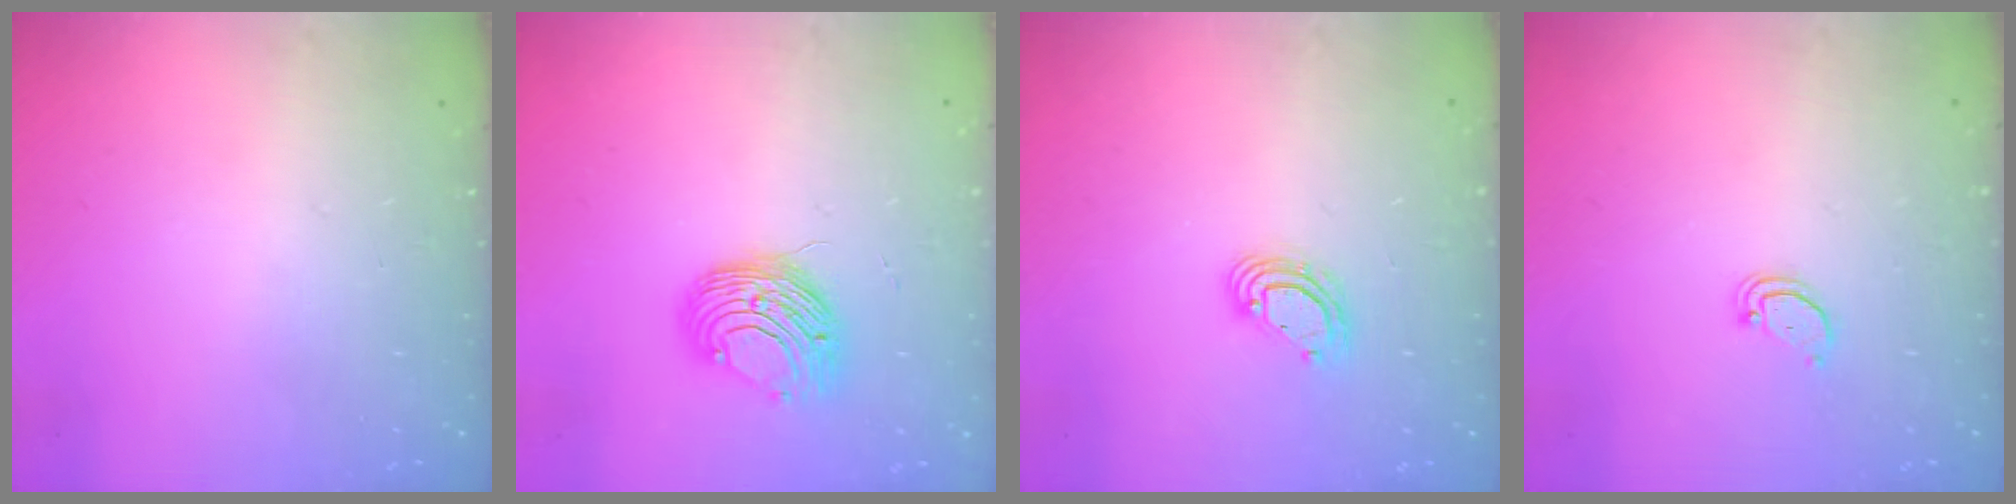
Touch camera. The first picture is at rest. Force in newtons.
{"total": 10.1, "press": 10.1, "slide": 0.7}
{"total": 6.6, "press": 6.6, "slide": 0.9}
{"total": 2.0, "press": 2.0, "slide": 0.2}